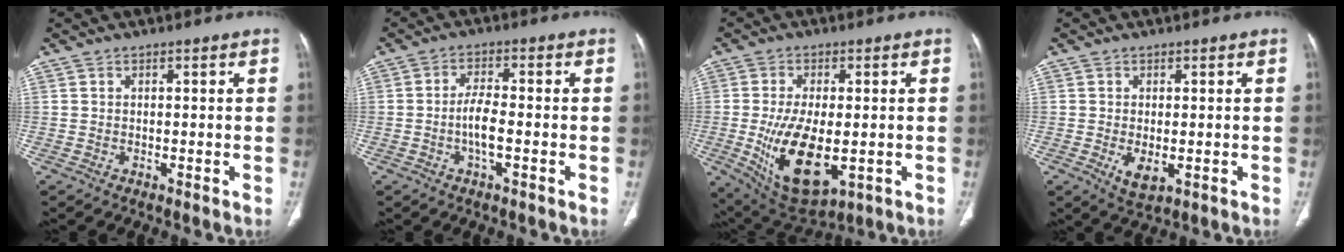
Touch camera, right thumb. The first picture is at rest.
{"total": 4.6, "force": [-1.3, 1.3, 4.3], "torque": [-0.091, 0.010, -0.027]}
{"total": 14.8, "force": [-2.7, 7.4, 12.6], "torque": [-0.221, -0.018, -0.023]}
{"total": 4.0, "force": [-0.9, 2.0, 3.4], "torque": [-0.060, -0.010, -0.006]}